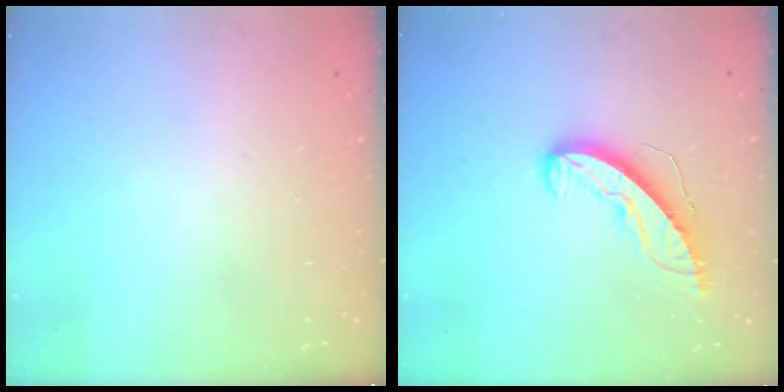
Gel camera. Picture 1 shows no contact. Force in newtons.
{"total": 9.1, "press": 9.1, "slide": 0.4}